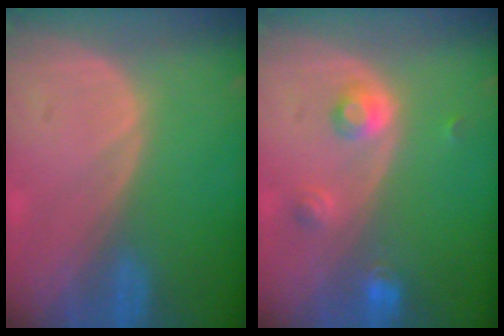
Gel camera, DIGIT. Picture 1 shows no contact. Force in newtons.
{"total": 3.6, "press": 3.3, "slide": 1.5}